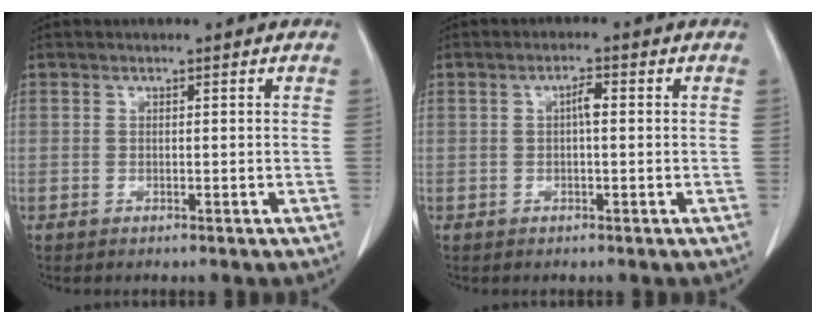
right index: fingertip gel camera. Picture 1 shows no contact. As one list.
[{"total": 2.0, "force": [0.2, 0.5, 1.9], "torque": [-0.034, 0.005, 0.003]}]